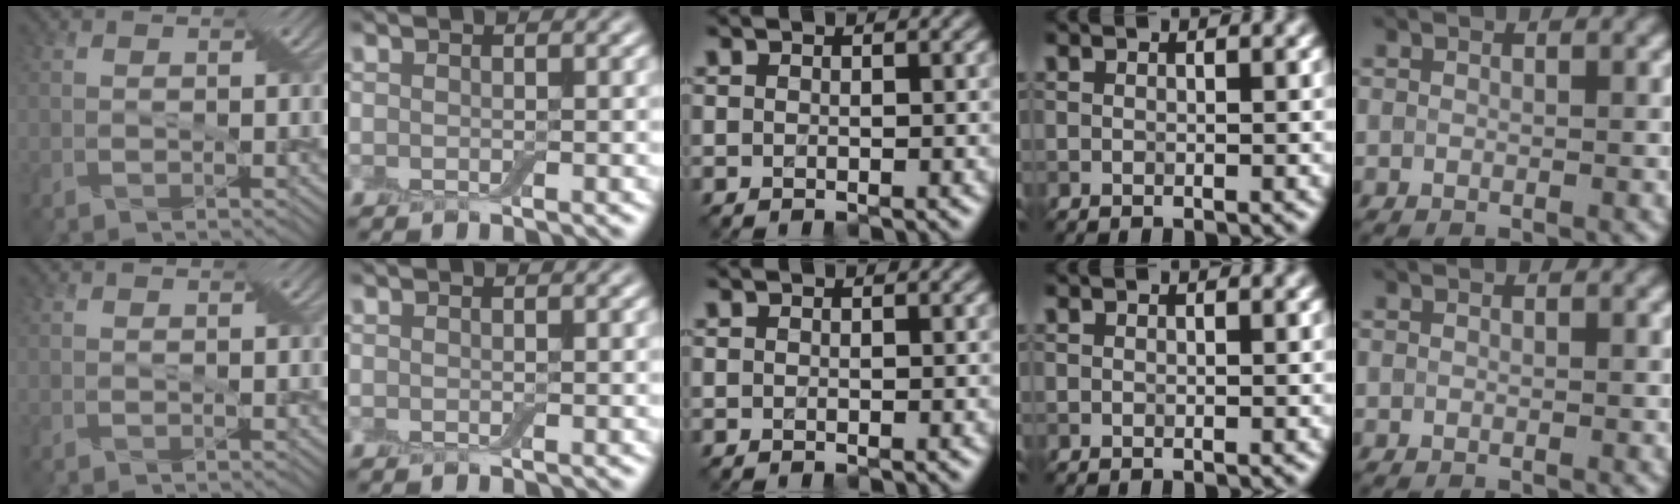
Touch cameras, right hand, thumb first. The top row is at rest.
{}